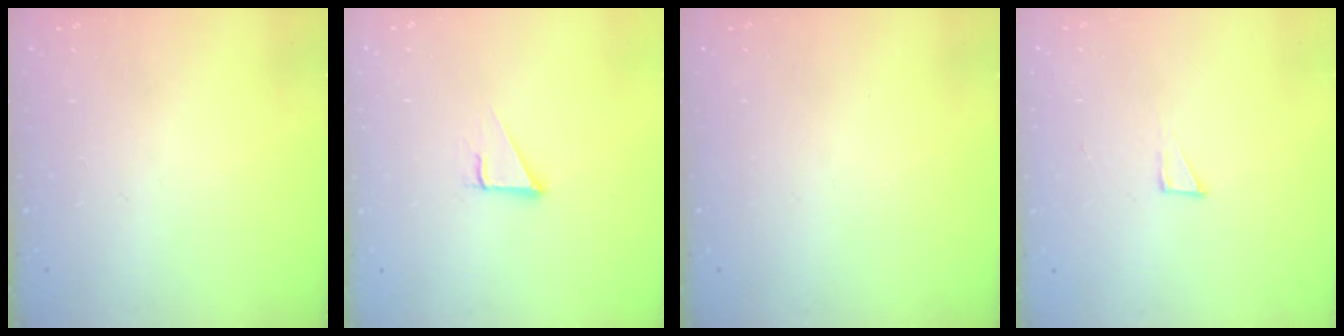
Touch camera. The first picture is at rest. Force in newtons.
{"total": 2.9, "press": 2.9, "slide": 0.1}
{"total": 0.0}
{"total": 3.3, "press": 3.3, "slide": 0.3}